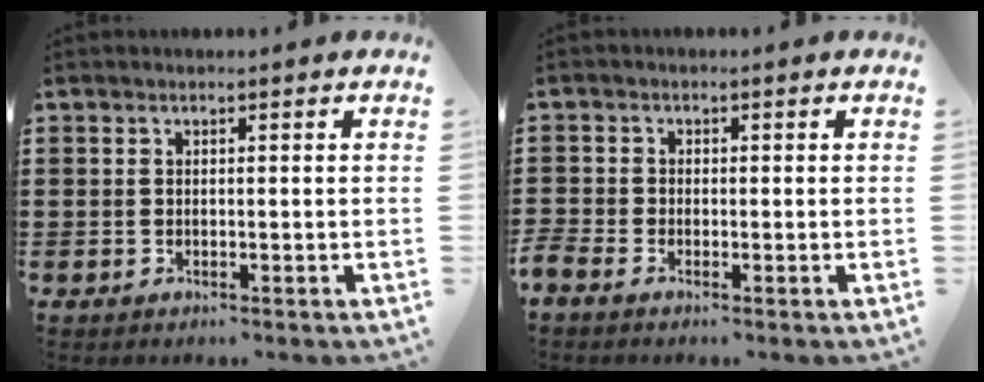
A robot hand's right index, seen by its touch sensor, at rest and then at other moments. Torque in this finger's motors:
{"motor_torque": [-0.98, 1.16, -1.05, -0.21]}